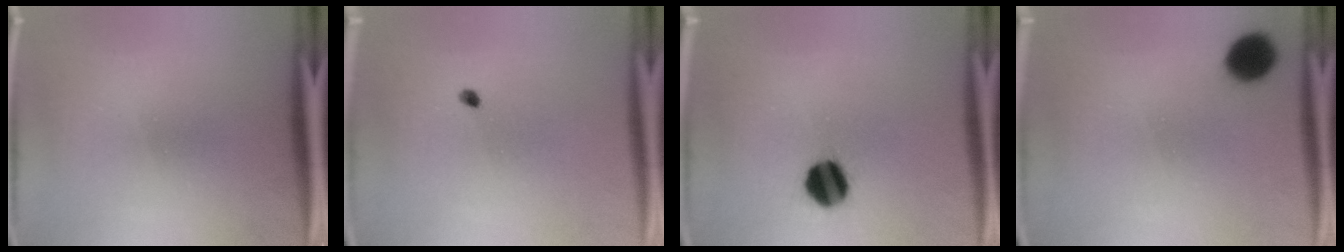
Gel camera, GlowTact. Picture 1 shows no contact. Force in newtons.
{"total": 0.9}
{"total": 8.9}
{"total": 8.7}